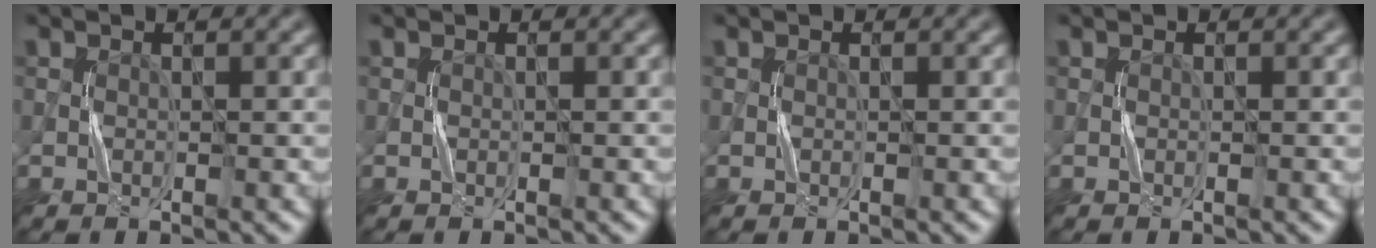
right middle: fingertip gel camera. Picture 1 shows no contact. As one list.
[{"total": 0.0}, {"total": 0.0}, {"total": 0.0}]